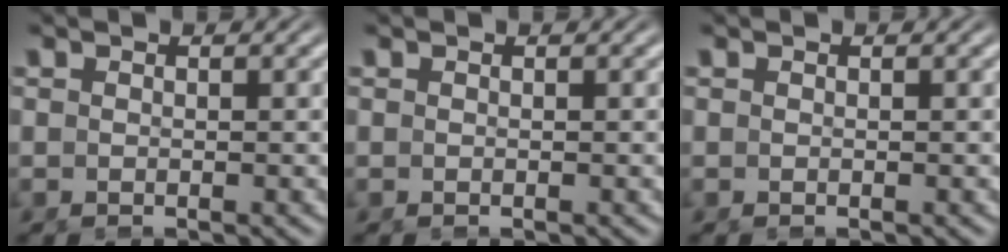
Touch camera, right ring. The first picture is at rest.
{"total": 0.0}
{"total": 0.0}